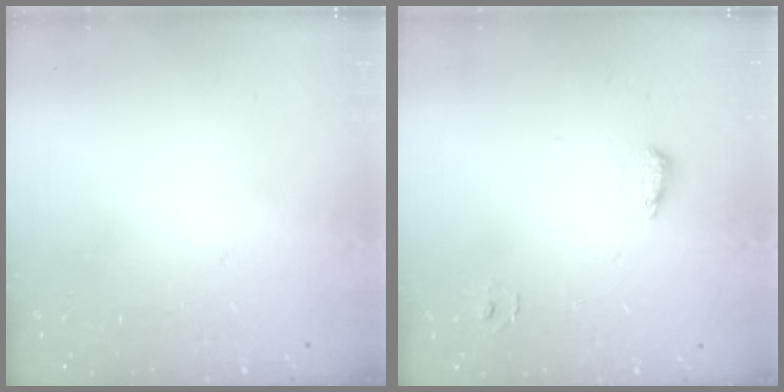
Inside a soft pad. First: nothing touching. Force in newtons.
{"total": 6.2, "press": 6.0, "slide": 1.2}